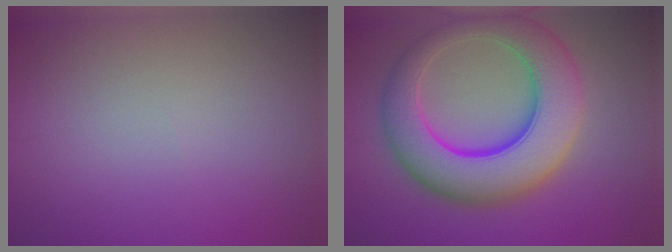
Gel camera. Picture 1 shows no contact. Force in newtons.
{"total": 10.7, "press": 10.7, "slide": 0.1}